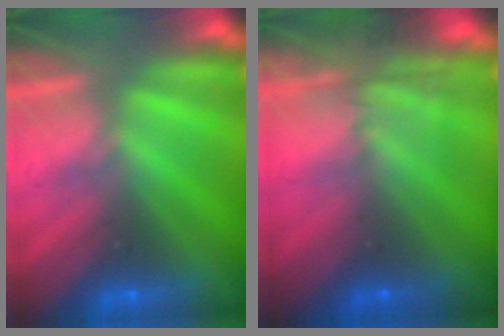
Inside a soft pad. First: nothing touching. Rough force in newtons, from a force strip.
{"total": 7.7}